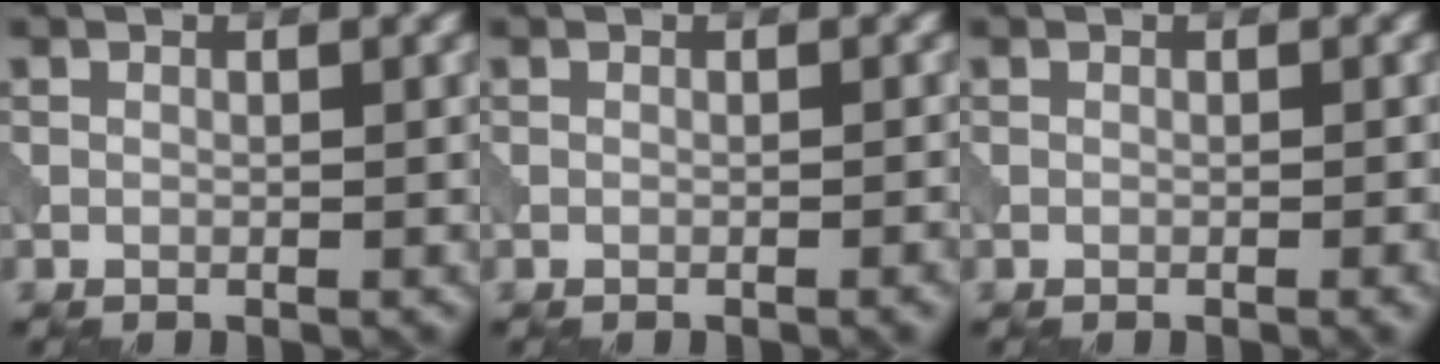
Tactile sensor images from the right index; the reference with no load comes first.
{"total": 1.1, "force": [-0.4, 0.2, 0.9], "torque": [-0.009, 0.003, -0.009]}
{"total": 0.7, "force": [-0.3, 0.1, 0.7], "torque": [-0.009, 0.001, -0.005]}